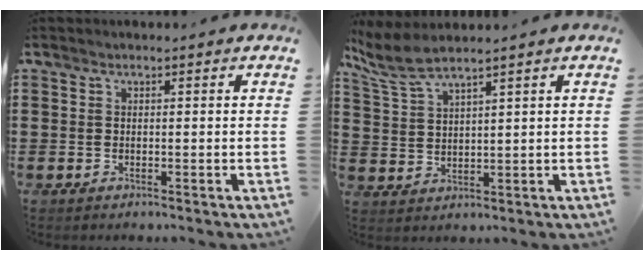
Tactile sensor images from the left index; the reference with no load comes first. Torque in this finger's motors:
{"motor_torque": [1.02, 1.13, 0.11, 0.08]}